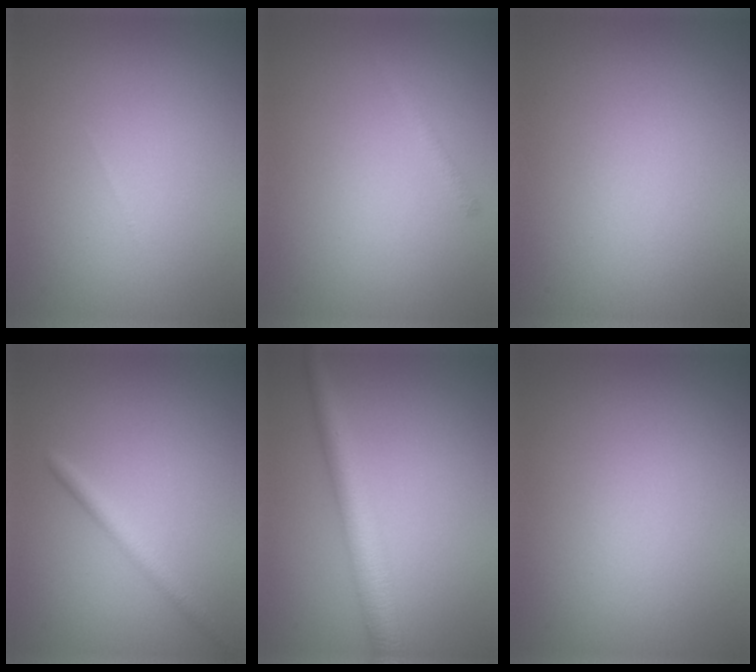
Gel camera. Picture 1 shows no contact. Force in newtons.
{"total": 0.8, "press": 0.8, "slide": 0.0}
{"total": 0.0}
{"total": 1.9, "press": 1.9, "slide": 0.1}
{"total": 4.3, "press": 4.3, "slide": 0.1}
{"total": 0.0}